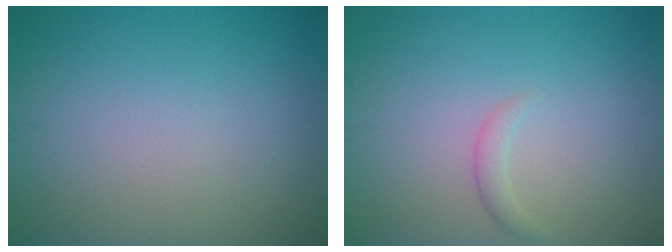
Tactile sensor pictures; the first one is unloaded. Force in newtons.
{"total": 1.0, "press": 1.0, "slide": 0.1}